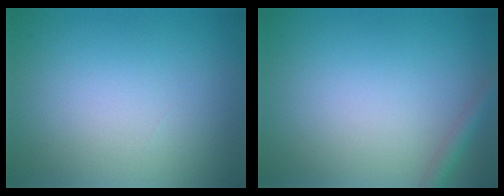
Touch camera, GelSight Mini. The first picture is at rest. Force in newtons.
{"total": 1.5, "press": 1.5, "slide": 0.1}